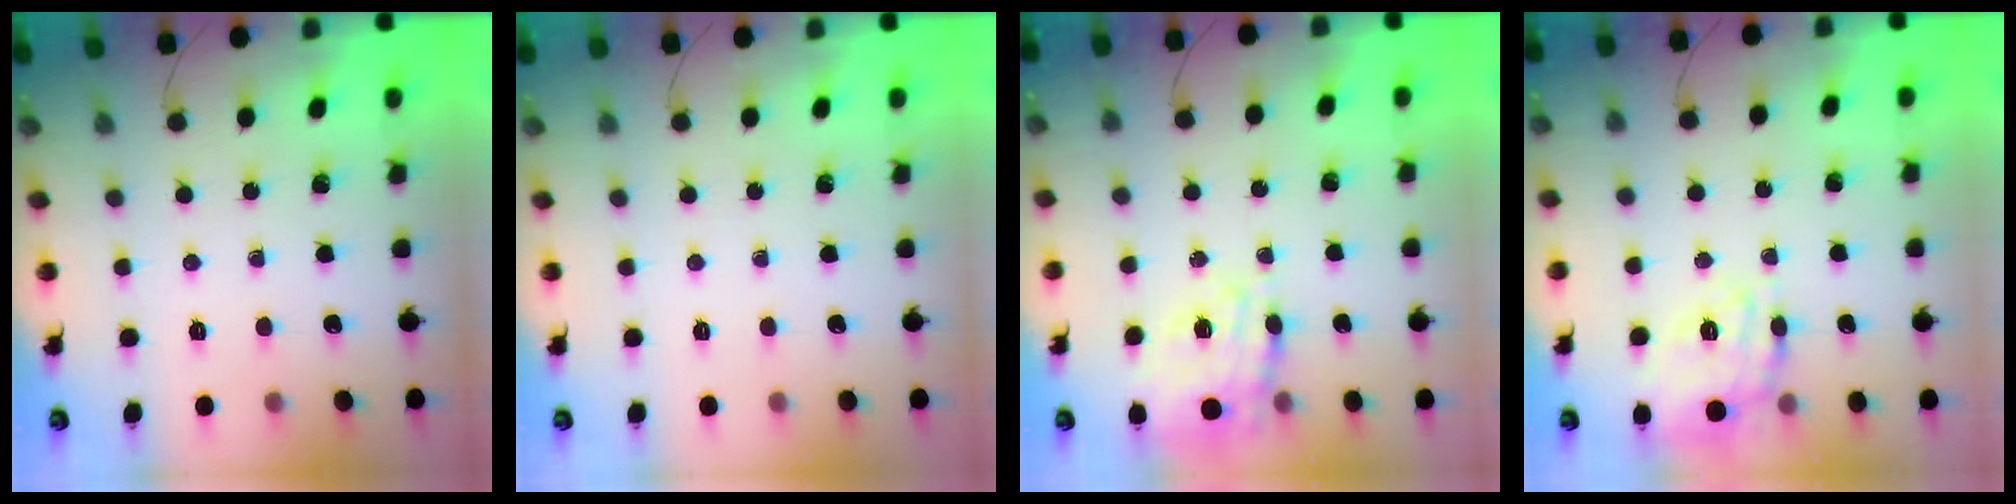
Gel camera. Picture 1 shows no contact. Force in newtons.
{"total": 0.0}
{"total": 15.7, "press": 15.4, "slide": 3.1}
{"total": 16.1, "press": 16.1, "slide": 1.0}